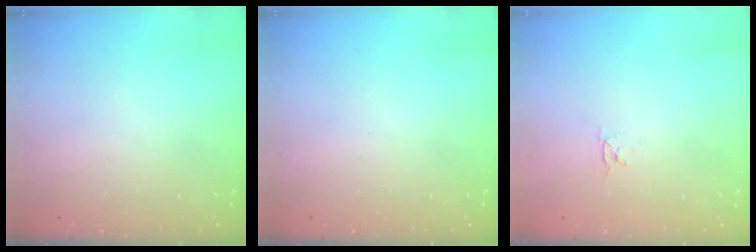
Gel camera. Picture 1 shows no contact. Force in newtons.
{"total": 0.0}
{"total": 2.8, "press": 2.8, "slide": 0.3}